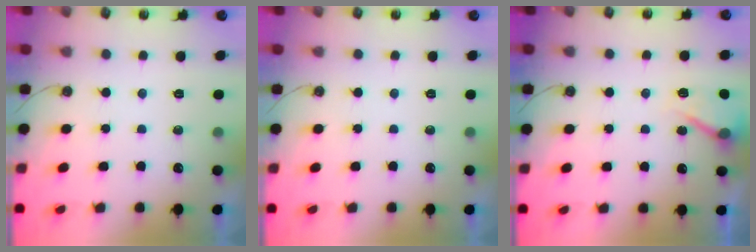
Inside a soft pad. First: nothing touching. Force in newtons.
{"total": 0.0}
{"total": 8.9, "press": 8.8, "slide": 1.5}